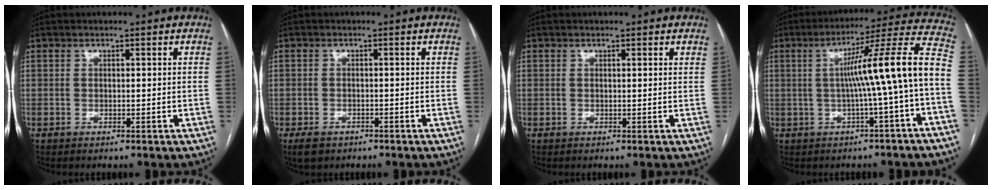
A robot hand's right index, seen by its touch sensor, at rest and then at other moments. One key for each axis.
{"total": 2.9, "fx": -2.0, "fy": 1.8, "fz": 1.1, "tx": -0.019, "ty": -0.001, "tz": -0.025}
{"total": 0.7, "fx": 0.6, "fy": 0.0, "fz": 0.4, "tx": -0.006, "ty": 0.001, "tz": 0.003}
{"total": 13.3, "fx": -1.6, "fy": -1.6, "fz": 13.1, "tx": -0.175, "ty": 0.028, "tz": -0.027}